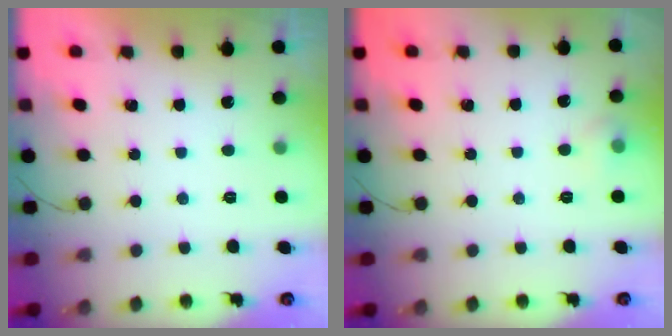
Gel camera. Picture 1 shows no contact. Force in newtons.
{"total": 4.6, "press": 4.3, "slide": 1.7}